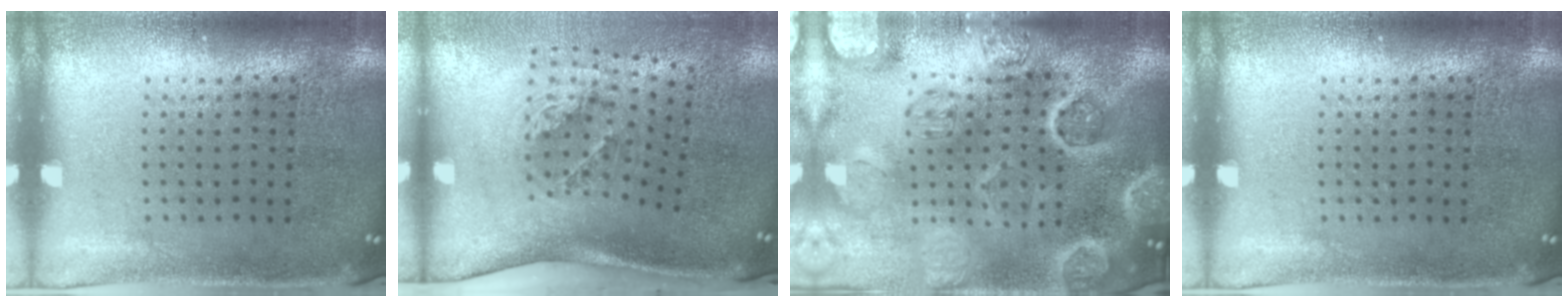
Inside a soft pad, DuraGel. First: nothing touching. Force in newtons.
{"total": 2.0, "press": 1.3, "slide": 1.5}
{"total": 5.1, "press": 4.4, "slide": 2.5}
{"total": 0.0}